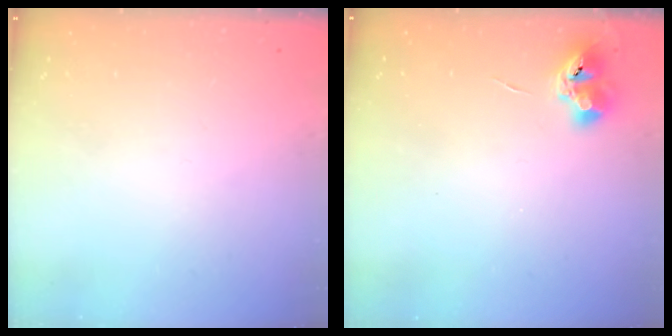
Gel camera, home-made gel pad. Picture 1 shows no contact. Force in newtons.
{"total": 7.7, "press": 7.6, "slide": 1.1}